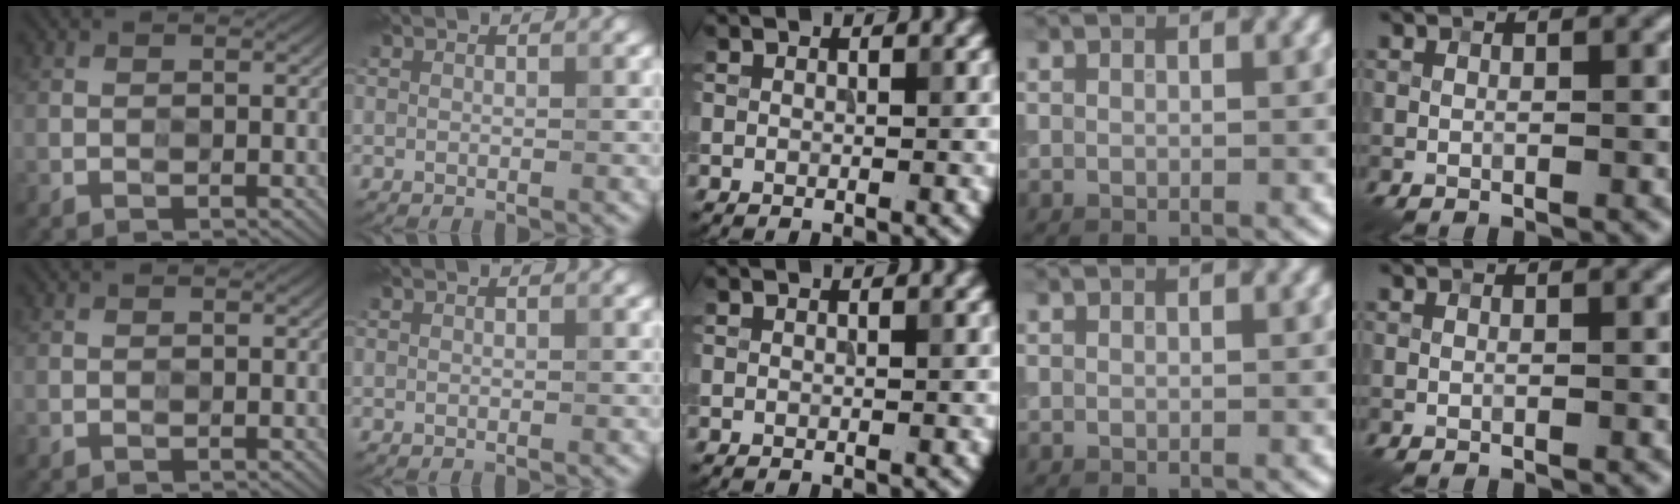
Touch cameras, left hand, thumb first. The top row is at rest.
{}